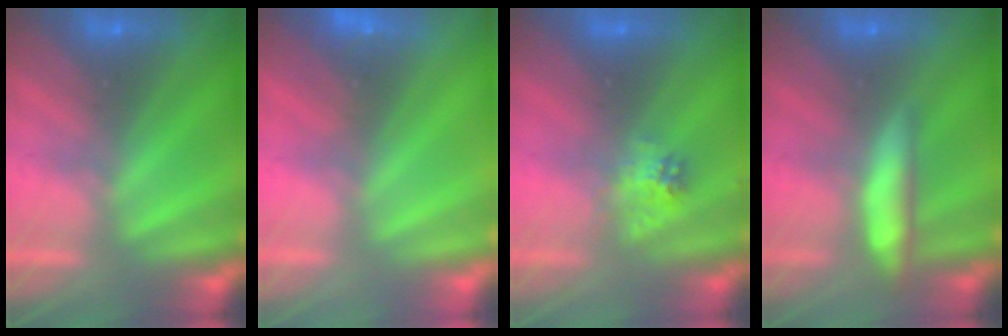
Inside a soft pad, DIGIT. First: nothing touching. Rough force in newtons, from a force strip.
{"total": 2.3}
{"total": 2.3}
{"total": 8.6}